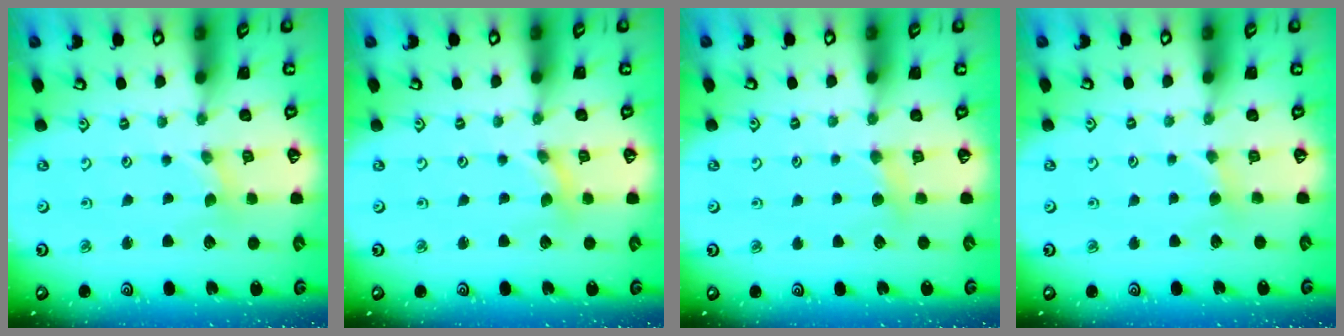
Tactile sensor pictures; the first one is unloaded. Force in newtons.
{"total": 0.0}
{"total": 4.6, "press": 4.5, "slide": 0.8}
{"total": 1.8, "press": 1.8, "slide": 0.3}